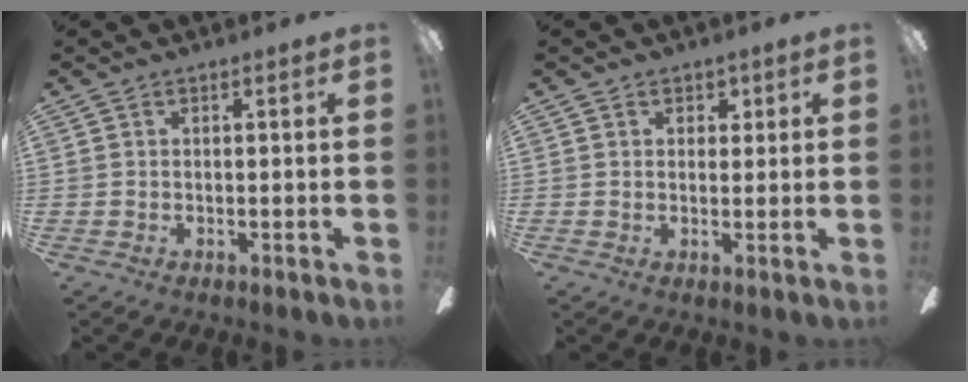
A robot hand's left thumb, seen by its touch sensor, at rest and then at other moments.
{"total": 2.3, "force": [1.1, 1.7, 1.1], "torque": [0.000, -0.001, 0.013]}